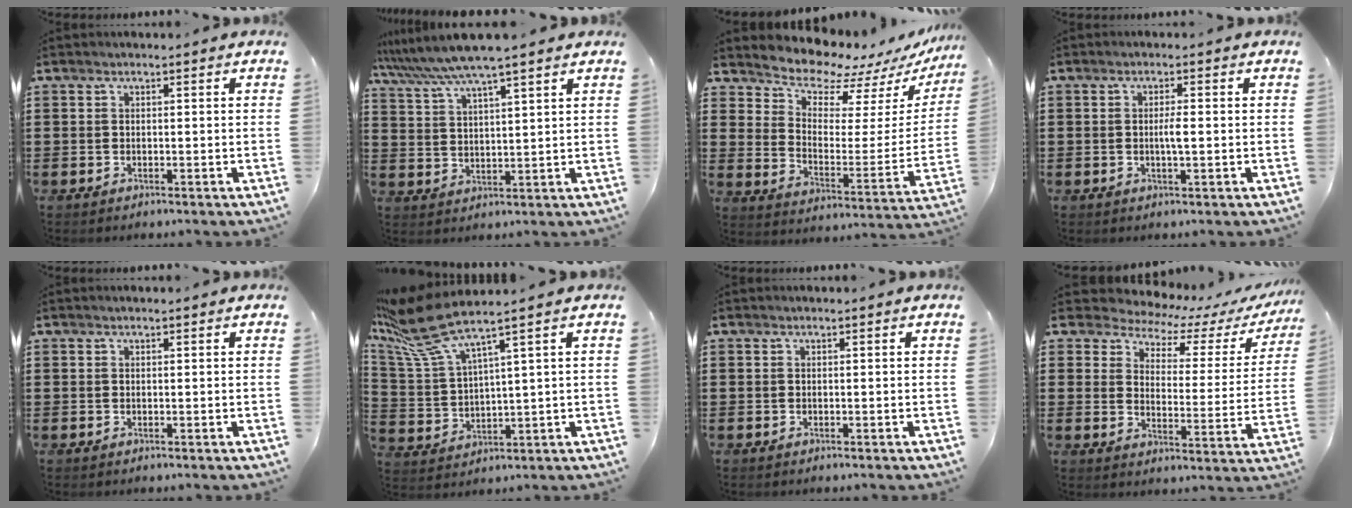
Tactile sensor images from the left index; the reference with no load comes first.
{"total": 6.3, "force": [5.5, -0.2, 3.2], "torque": [-0.081, -0.024, 0.094]}
{"total": 7.8, "force": [7.5, 2.1, 0.7], "torque": [-0.044, -0.072, 0.131]}
{"total": 2.2, "force": [-0.2, 0.3, 2.2], "torque": [-0.042, -0.002, -0.004]}
{"total": 0.0}
{"total": 9.0, "force": [6.6, 1.4, 6.1], "torque": [-0.174, -0.043, 0.107]}
{"total": 0.0}
{"total": 4.5, "force": [4.1, 1.9, 0.8], "torque": [-0.047, -0.029, 0.066]}